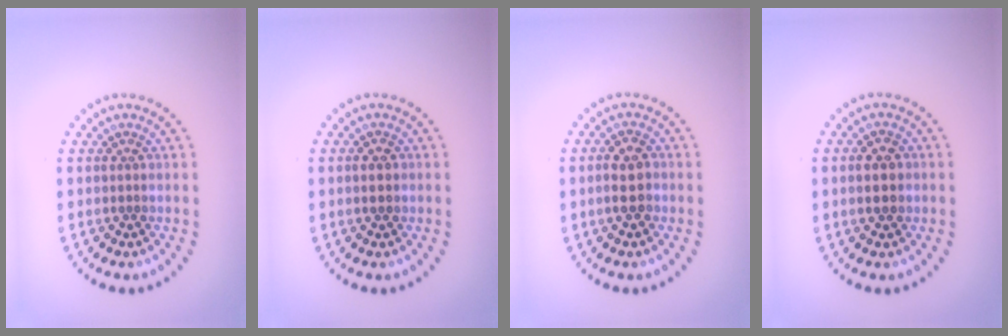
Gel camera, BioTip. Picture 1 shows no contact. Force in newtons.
{"total": 1.8, "press": 1.8, "slide": 0.2}
{"total": 2.6, "press": 2.5, "slide": 0.6}
{"total": 2.2, "press": 2.2, "slide": 0.1}